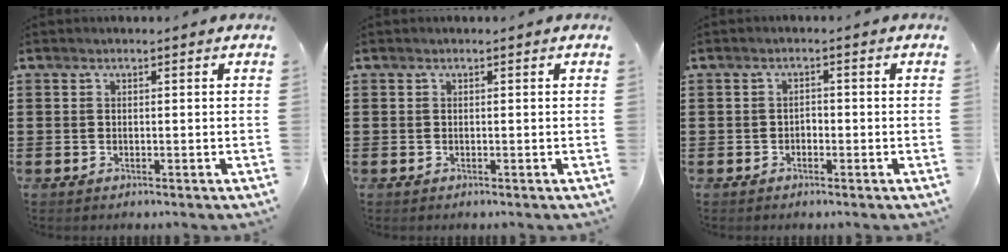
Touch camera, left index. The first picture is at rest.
{"total": 0.0}
{"total": 1.1, "force": [-0.8, 0.5, 0.5], "torque": [-0.014, 0.002, -0.019]}